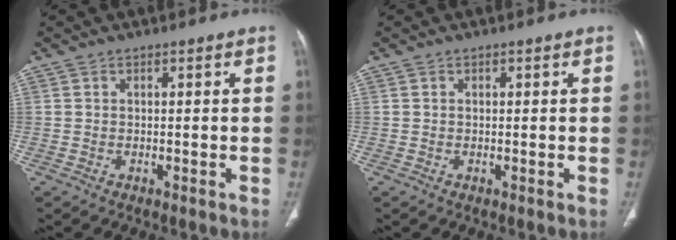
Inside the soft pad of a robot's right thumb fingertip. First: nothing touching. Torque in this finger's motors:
{"motor_torque": [-0.22, -0.06, -0.24, 0.12, -0.02]}